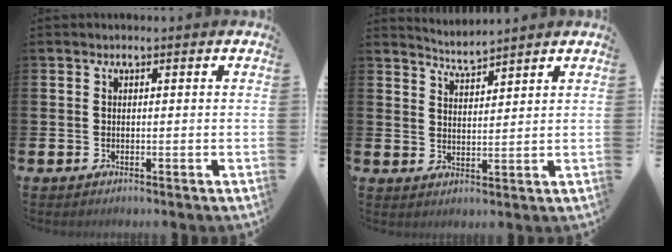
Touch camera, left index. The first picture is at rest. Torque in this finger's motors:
{"motor_torque": [-0.21, -0.14, -0.04, 0.01]}